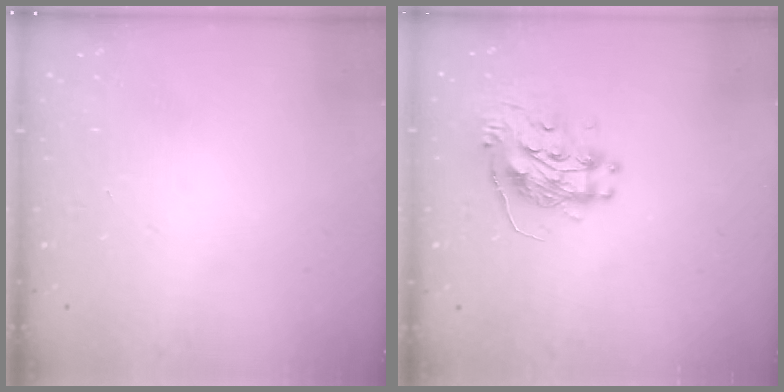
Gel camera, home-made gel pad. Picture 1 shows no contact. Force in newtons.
{"total": 10.7, "press": 10.6, "slide": 1.2}